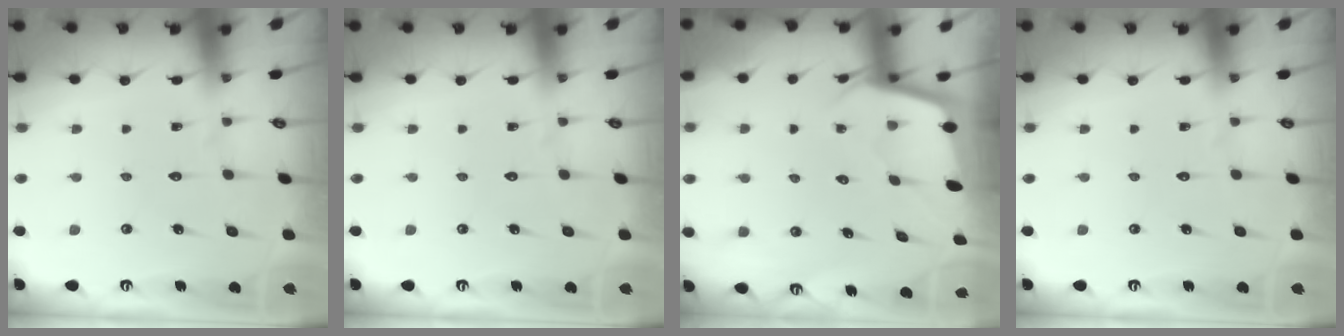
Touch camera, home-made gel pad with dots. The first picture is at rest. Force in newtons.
{"total": 0.0}
{"total": 2.1, "press": 2.1, "slide": 0.2}
{"total": 0.0}